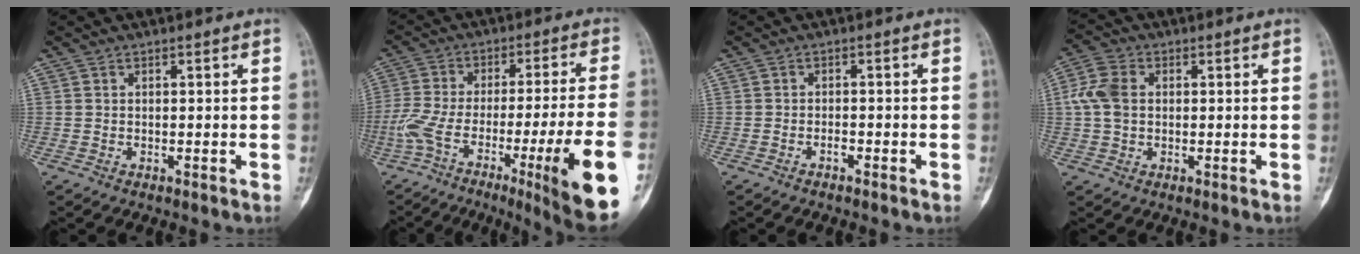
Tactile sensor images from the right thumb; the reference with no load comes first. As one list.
[{"total": 21.8, "force": [-8.4, 1.9, 20.0], "torque": [-0.326, 0.029, -0.129]}, {"total": 1.1, "force": [-0.8, 0.3, 0.6], "torque": [-0.013, 0.009, -0.015]}, {"total": 6.4, "force": [0.6, 4.6, 4.4], "torque": [-0.102, 0.015, 0.007]}]